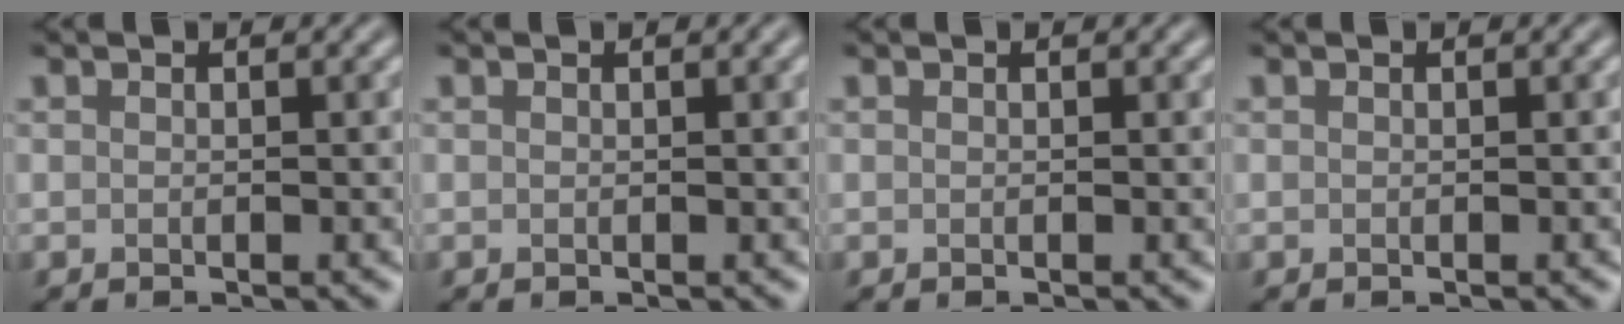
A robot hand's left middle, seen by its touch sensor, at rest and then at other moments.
{"total": 0.8, "force": [0.3, 0.2, 0.7], "torque": [-0.007, 0.004, 0.004]}
{"total": 0.0}
{"total": 0.0}